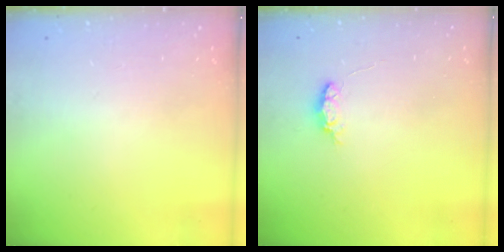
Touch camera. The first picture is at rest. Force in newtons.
{"total": 3.5, "press": 3.4, "slide": 0.5}